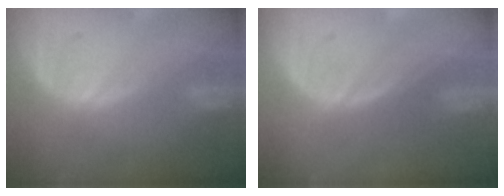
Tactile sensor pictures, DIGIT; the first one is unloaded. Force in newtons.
{"total": 0.0}